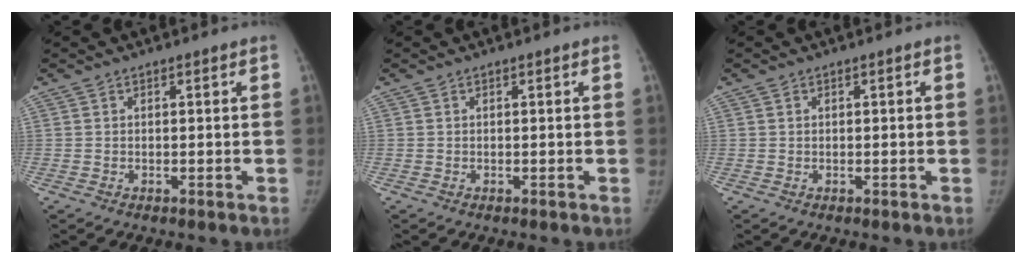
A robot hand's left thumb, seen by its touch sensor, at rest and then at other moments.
{"total": 0.0}
{"total": 0.0}